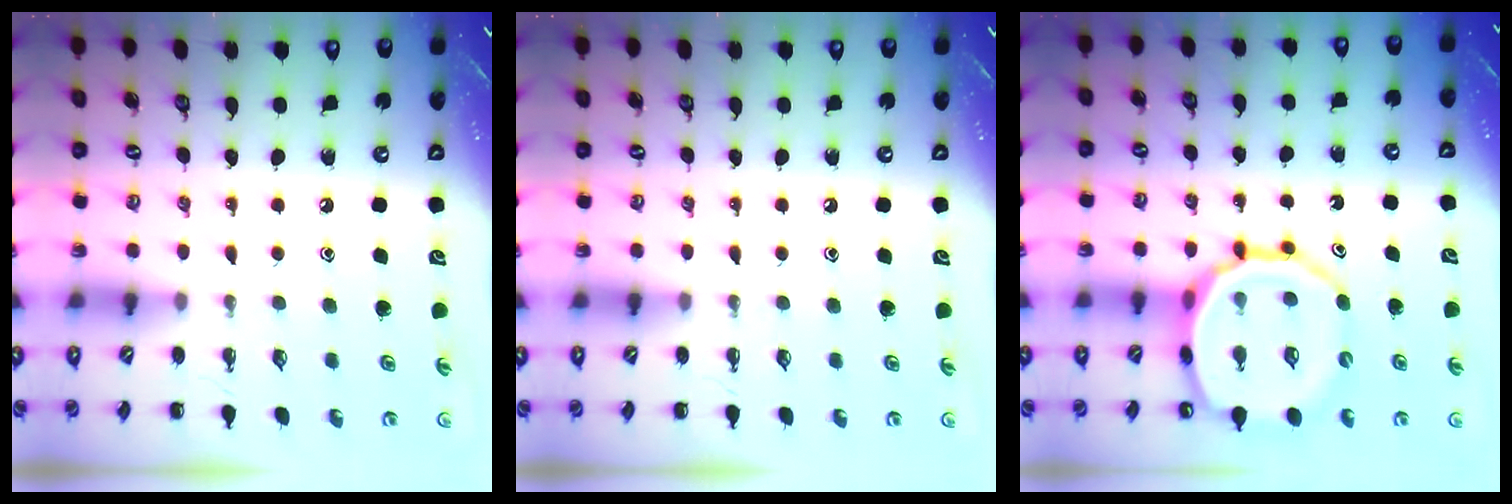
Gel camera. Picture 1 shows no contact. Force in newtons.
{"total": 0.0}
{"total": 19.1, "press": 18.8, "slide": 3.5}